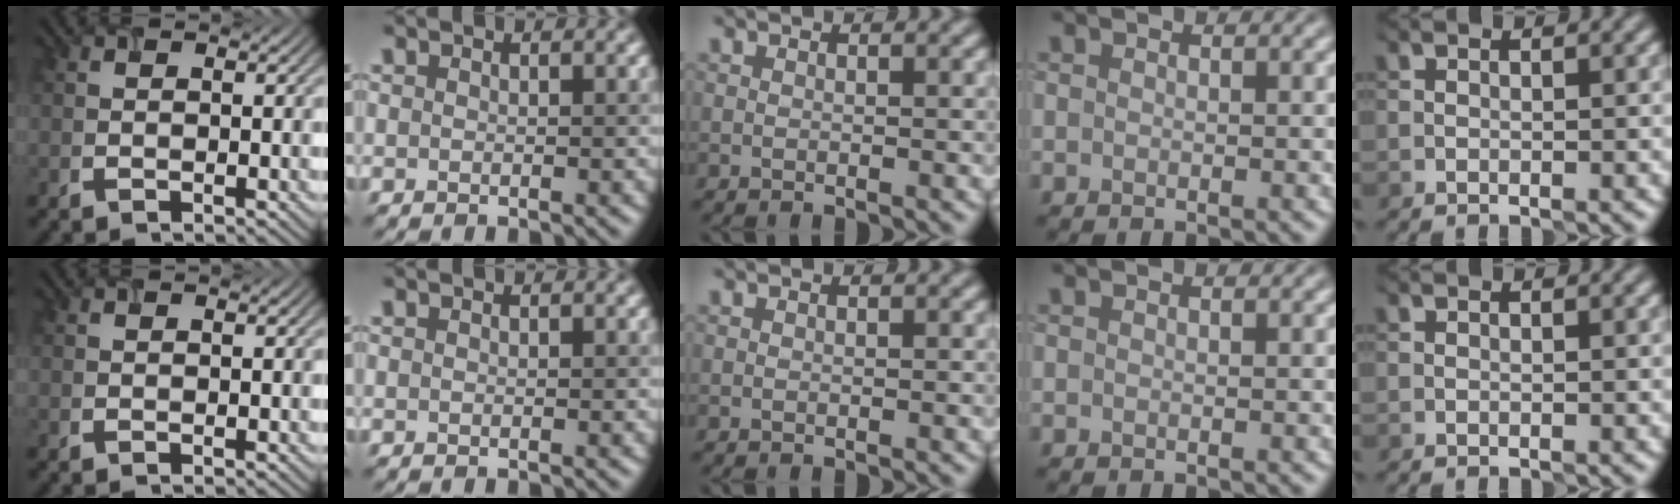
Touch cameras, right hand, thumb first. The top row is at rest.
{}